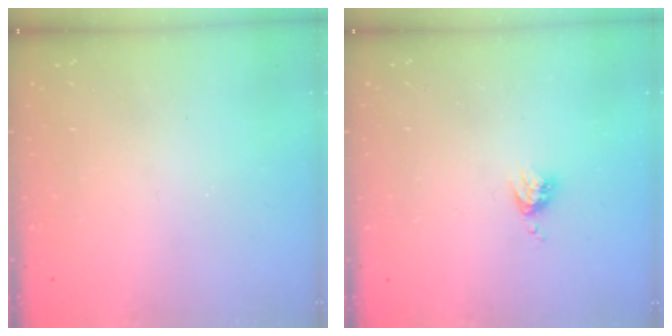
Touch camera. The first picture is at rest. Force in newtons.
{"total": 3.3, "press": 3.3, "slide": 0.4}